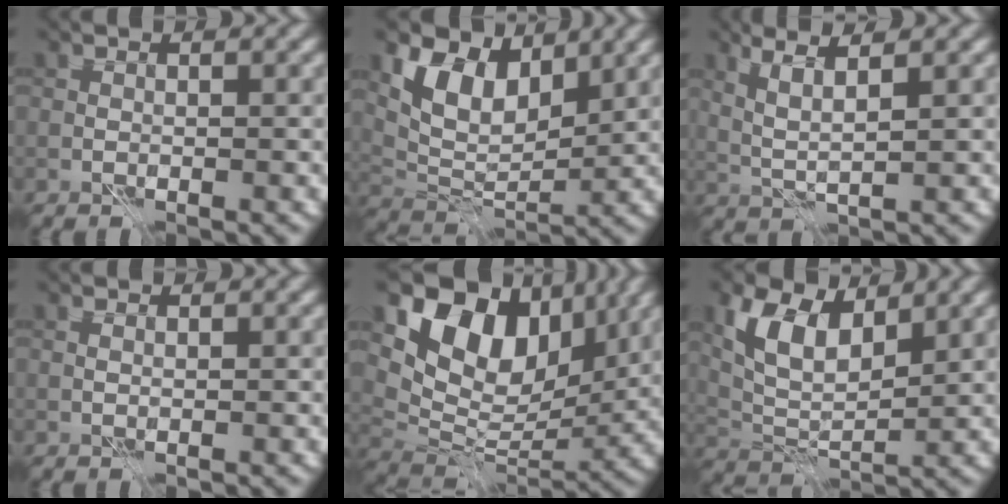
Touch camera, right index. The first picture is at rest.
{"total": 6.7, "force": [3.5, 3.8, 4.2], "torque": [-0.078, -0.007, 0.066]}
{"total": 3.1, "force": [1.5, 0.5, 2.7], "torque": [-0.059, -0.002, 0.037]}
{"total": 0.0}
{"total": 11.6, "force": [5.6, 7.4, 6.8], "torque": [-0.122, -0.007, 0.109]}
{"total": 6.9, "force": [3.1, 3.7, 4.9], "torque": [-0.105, 0.001, 0.057]}